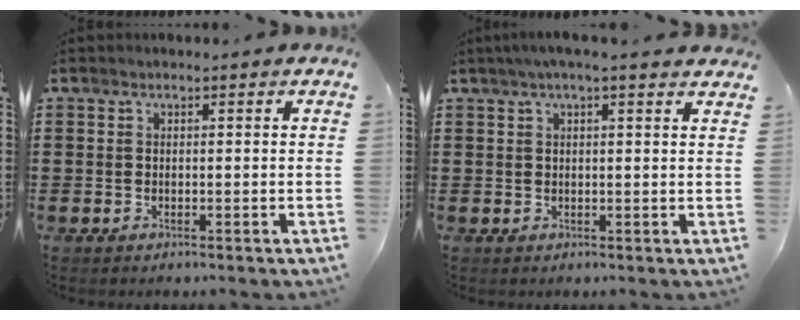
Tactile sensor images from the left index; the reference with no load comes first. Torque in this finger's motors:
{"motor_torque": [1.99, 0.15, 0.44, 0.09]}